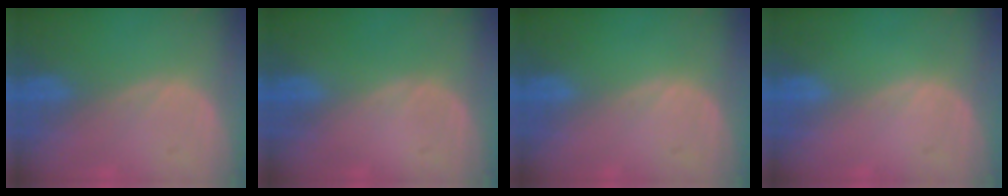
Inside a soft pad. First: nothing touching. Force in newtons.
{"total": 0.0}
{"total": 0.0}
{"total": 0.0}